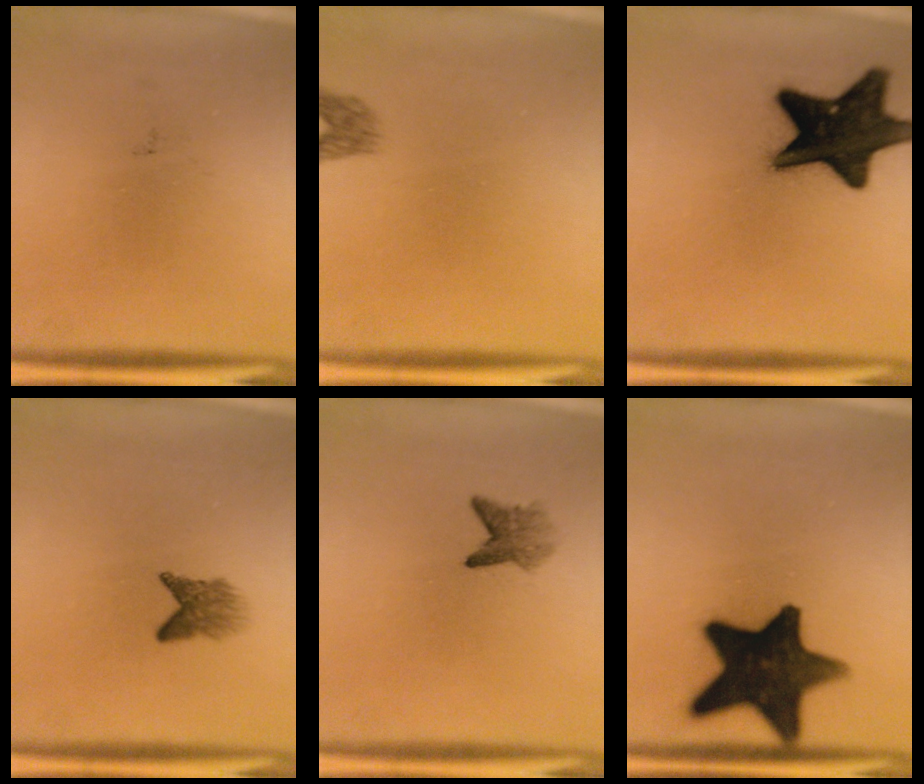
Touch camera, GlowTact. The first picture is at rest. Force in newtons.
{"total": 1.6}
{"total": 18.4}
{"total": 2.8}
{"total": 2.6}
{"total": 17.9}